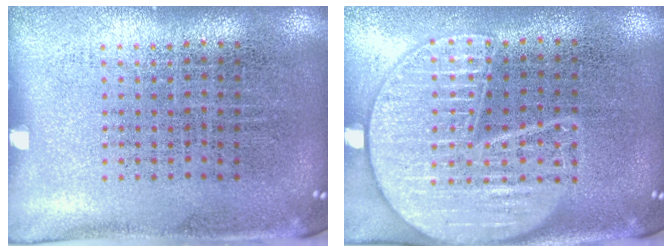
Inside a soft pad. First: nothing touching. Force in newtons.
{"total": 2.5, "press": 2.5, "slide": 0.2}